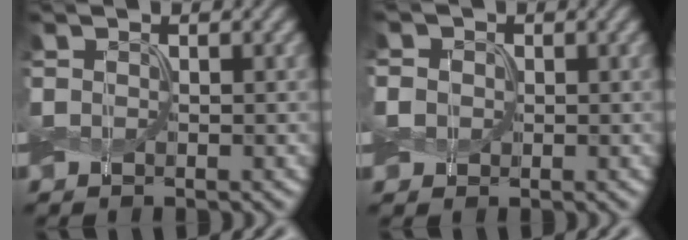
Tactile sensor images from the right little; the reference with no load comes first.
{"total": 2.1, "force": [0.4, 1.9, 0.9], "torque": [-0.034, 0.006, 0.009]}